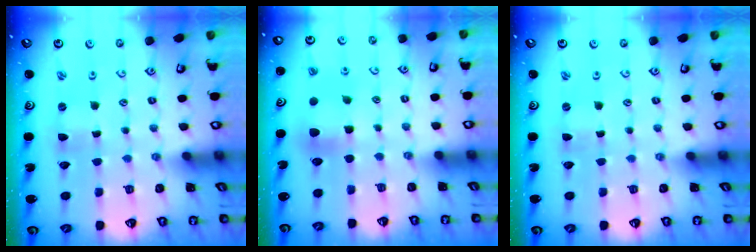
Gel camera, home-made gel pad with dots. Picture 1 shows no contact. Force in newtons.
{"total": 5.7, "press": 5.7, "slide": 0.6}
{"total": 0.0}